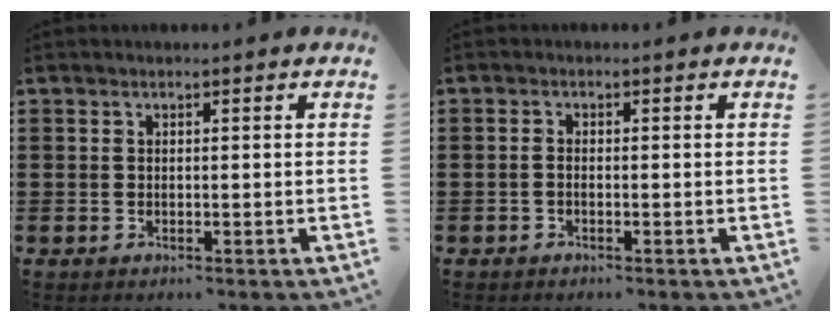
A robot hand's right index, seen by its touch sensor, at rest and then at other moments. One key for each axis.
{"total": 0.7, "fx": -0.5, "fy": 0.2, "fz": 0.5, "tx": -0.012, "ty": -0.005, "tz": -0.008}